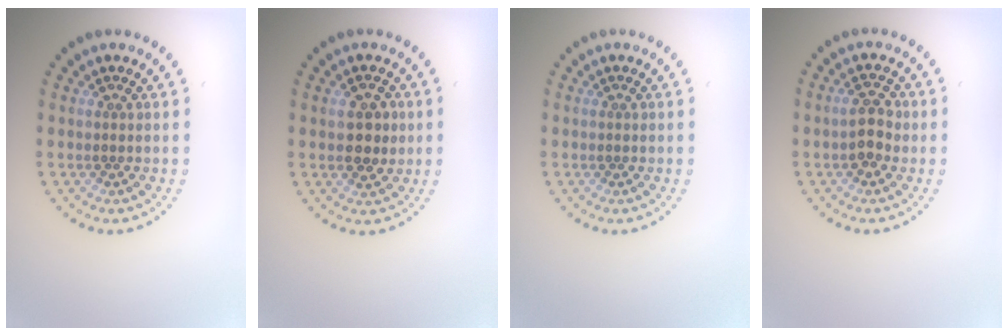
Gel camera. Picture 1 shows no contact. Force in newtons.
{"total": 2.8, "press": 2.7, "slide": 0.3}
{"total": 0.0}
{"total": 2.4, "press": 2.4, "slide": 0.2}